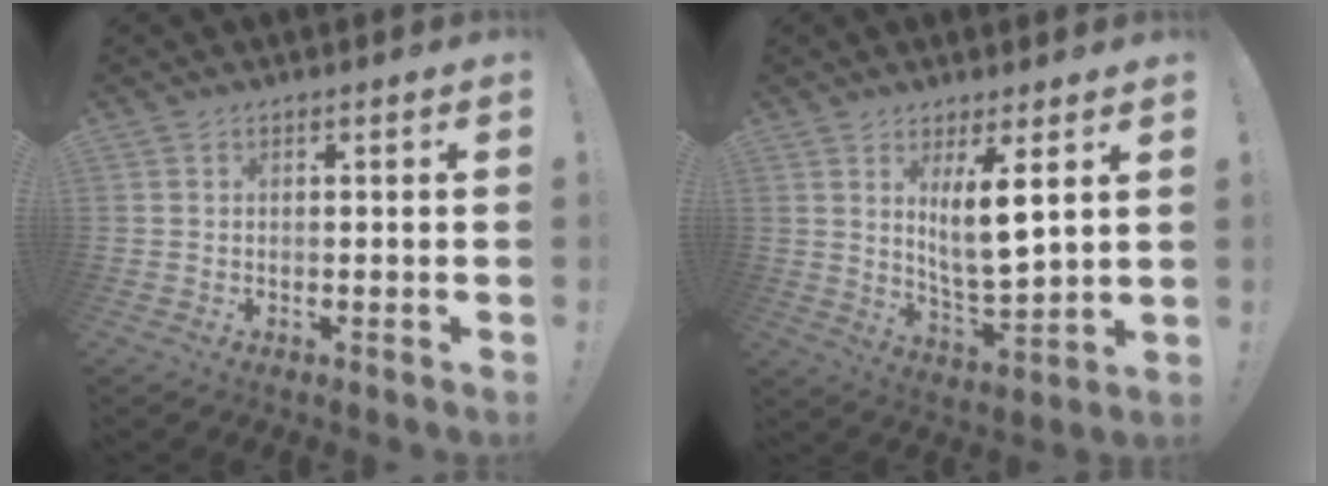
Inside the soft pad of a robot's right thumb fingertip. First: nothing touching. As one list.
[{"total": 10.1, "force": [4.8, 2.0, 8.6], "torque": [-0.145, -0.035, 0.081]}]